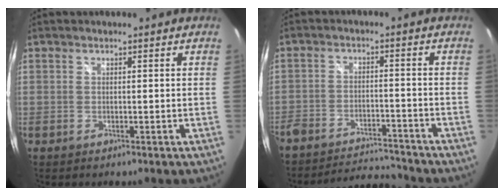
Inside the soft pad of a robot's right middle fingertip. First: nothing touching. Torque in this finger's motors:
{"motor_torque": [0.54, -0.57, 0.18, 0.14]}